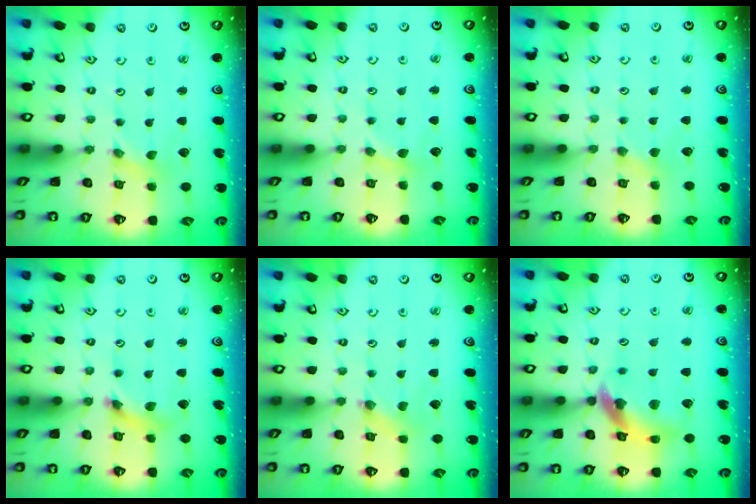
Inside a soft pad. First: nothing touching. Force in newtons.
{"total": 3.1, "press": 3.0, "slide": 0.3}
{"total": 2.3, "press": 2.3, "slide": 0.4}
{"total": 5.0, "press": 5.0, "slide": 0.5}
{"total": 1.4, "press": 1.3, "slide": 0.3}
{"total": 12.8, "press": 12.6, "slide": 1.7}